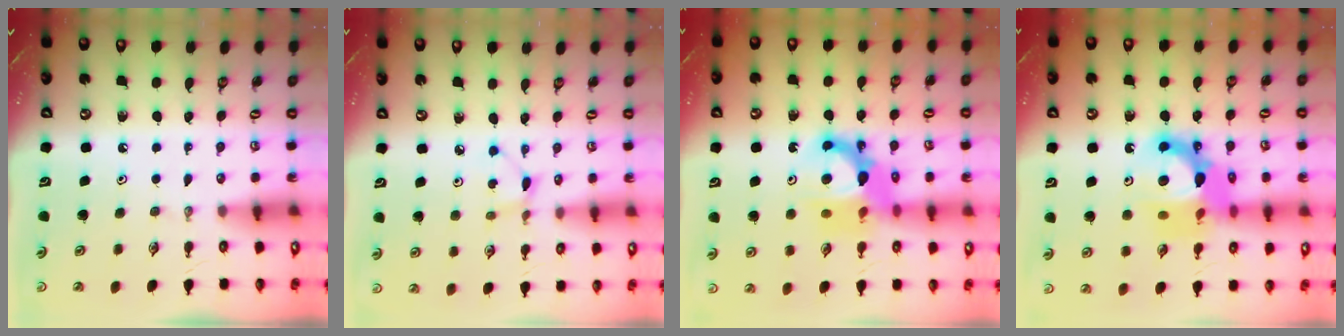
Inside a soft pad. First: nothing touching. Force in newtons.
{"total": 3.0, "press": 2.9, "slide": 0.4}
{"total": 11.6, "press": 11.4, "slide": 2.3}
{"total": 14.1, "press": 14.1, "slide": 1.3}